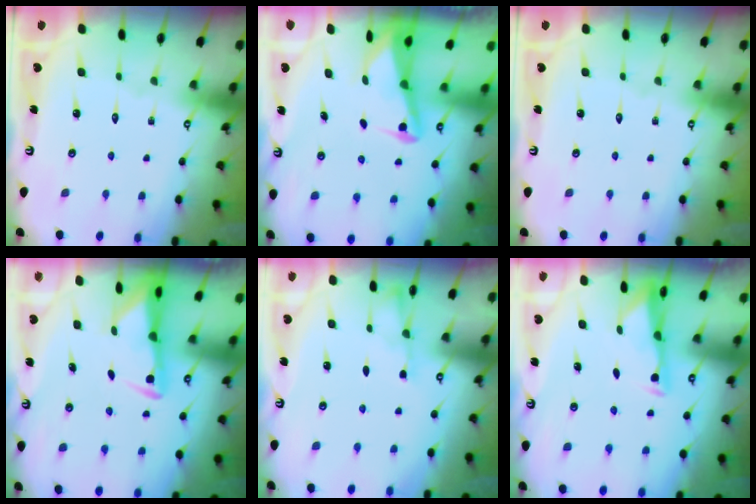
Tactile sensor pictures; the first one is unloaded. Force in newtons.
{"total": 2.8, "press": 2.7, "slide": 0.7}
{"total": 0.0}
{"total": 2.8, "press": 2.8, "slide": 0.4}
{"total": 2.3, "press": 2.3, "slide": 0.3}
{"total": 3.1, "press": 3.1, "slide": 0.1}